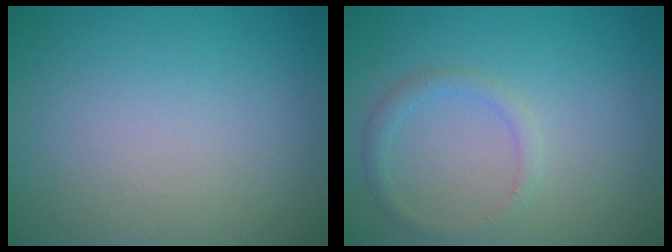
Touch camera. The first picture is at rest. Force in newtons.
{"total": 1.4, "press": 1.4, "slide": 0.2}